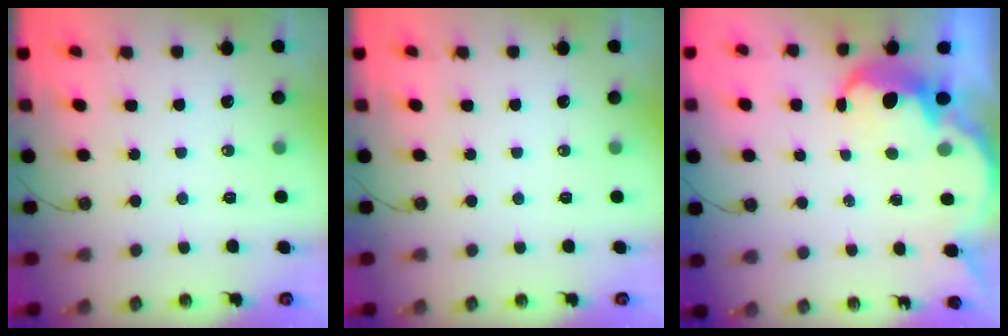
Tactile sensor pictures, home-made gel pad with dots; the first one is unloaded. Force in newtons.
{"total": 0.0}
{"total": 5.6, "press": 5.6, "slide": 0.5}